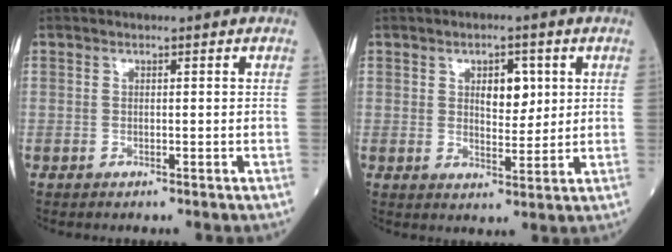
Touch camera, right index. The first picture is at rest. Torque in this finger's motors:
{"motor_torque": [0.86, 0.35, 0.36, 0.09]}